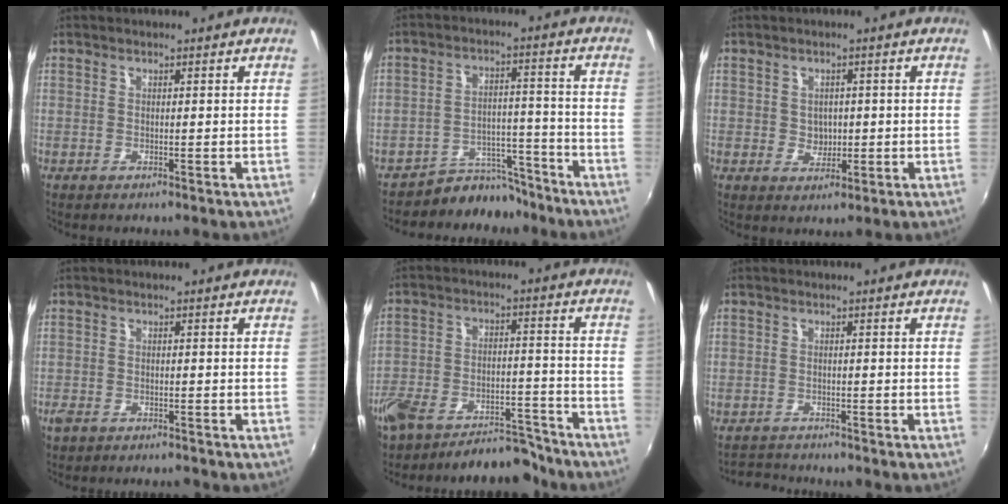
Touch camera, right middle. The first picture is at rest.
{"total": 8.3, "force": [-7.5, 3.6, 0.1], "torque": [-0.002, 0.039, -0.111]}
{"total": 3.2, "force": [-0.1, 3.0, 1.3], "torque": [-0.018, 0.003, 0.000]}
{"total": 3.5, "force": [-2.8, 1.7, 1.3], "torque": [-0.039, -0.008, -0.048]}
{"total": 13.8, "force": [-12.0, 5.0, 4.6], "torque": [-0.103, 0.017, -0.173]}
{"total": 3.2, "force": [-3.0, 0.9, -0.3], "torque": [-0.007, 0.005, -0.059]}